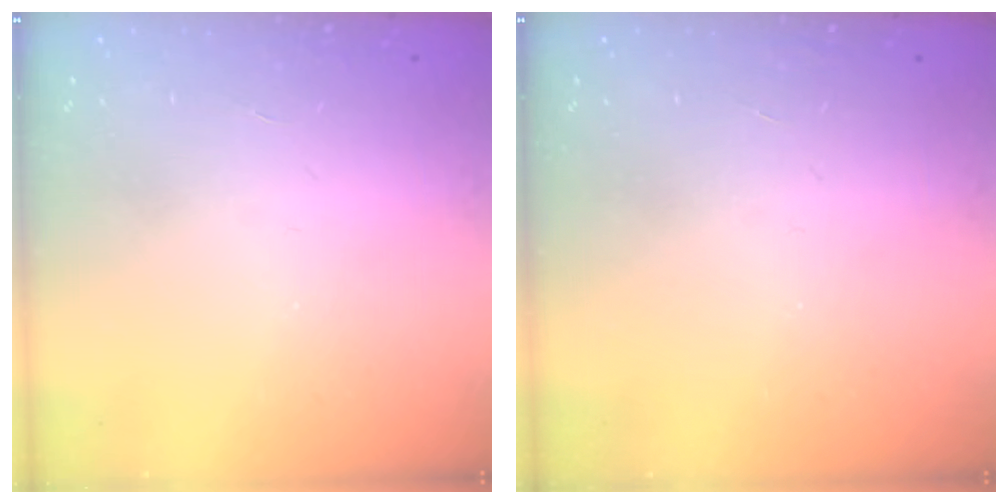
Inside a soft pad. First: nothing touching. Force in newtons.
{"total": 0.0}